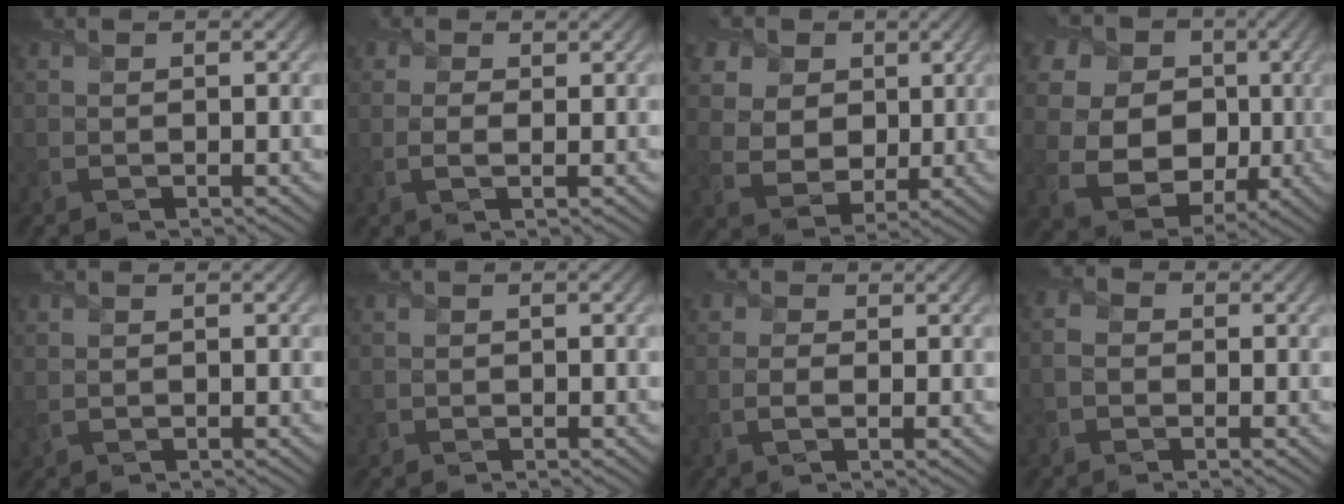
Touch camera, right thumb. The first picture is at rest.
{"total": 2.0, "force": [0.3, 1.2, 1.6], "torque": [-0.042, 0.003, 0.002]}
{"total": 12.5, "force": [5.5, 9.8, 5.5], "torque": [-0.170, 0.010, 0.116]}
{"total": 18.4, "force": [3.4, 15.2, 9.7], "torque": [-0.257, 0.032, 0.075]}
{"total": 0.7, "force": [0.3, 0.5, 0.3], "torque": [-0.012, 0.000, 0.009]}
{"total": 0.5, "force": [-0.1, 0.5, -0.1], "torque": [0.006, -0.003, -0.005]}
{"total": 1.7, "force": [0.1, 0.9, 1.4], "torque": [-0.036, 0.002, -0.001]}
{"total": 2.1, "force": [-0.7, 1.6, 1.3], "torque": [-0.032, 0.003, -0.020]}